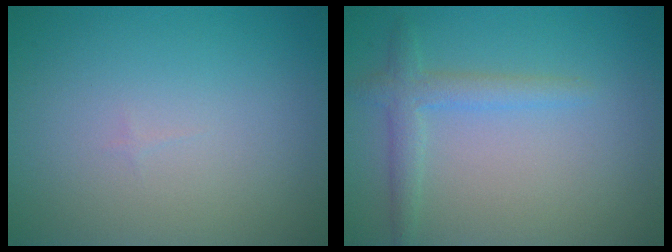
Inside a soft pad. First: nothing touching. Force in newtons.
{"total": 2.4, "press": 2.4, "slide": 0.1}